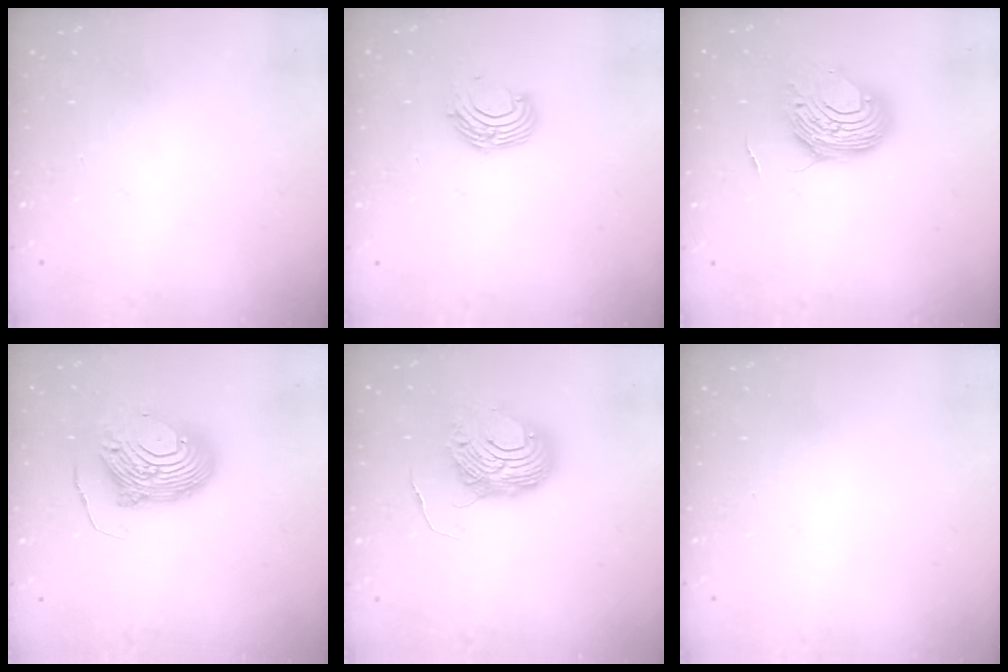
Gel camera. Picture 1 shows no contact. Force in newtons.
{"total": 8.8, "press": 8.8, "slide": 0.9}
{"total": 9.6, "press": 9.5, "slide": 0.7}
{"total": 13.5, "press": 13.4, "slide": 1.4}
{"total": 9.7, "press": 9.6, "slide": 1.1}
{"total": 0.0}